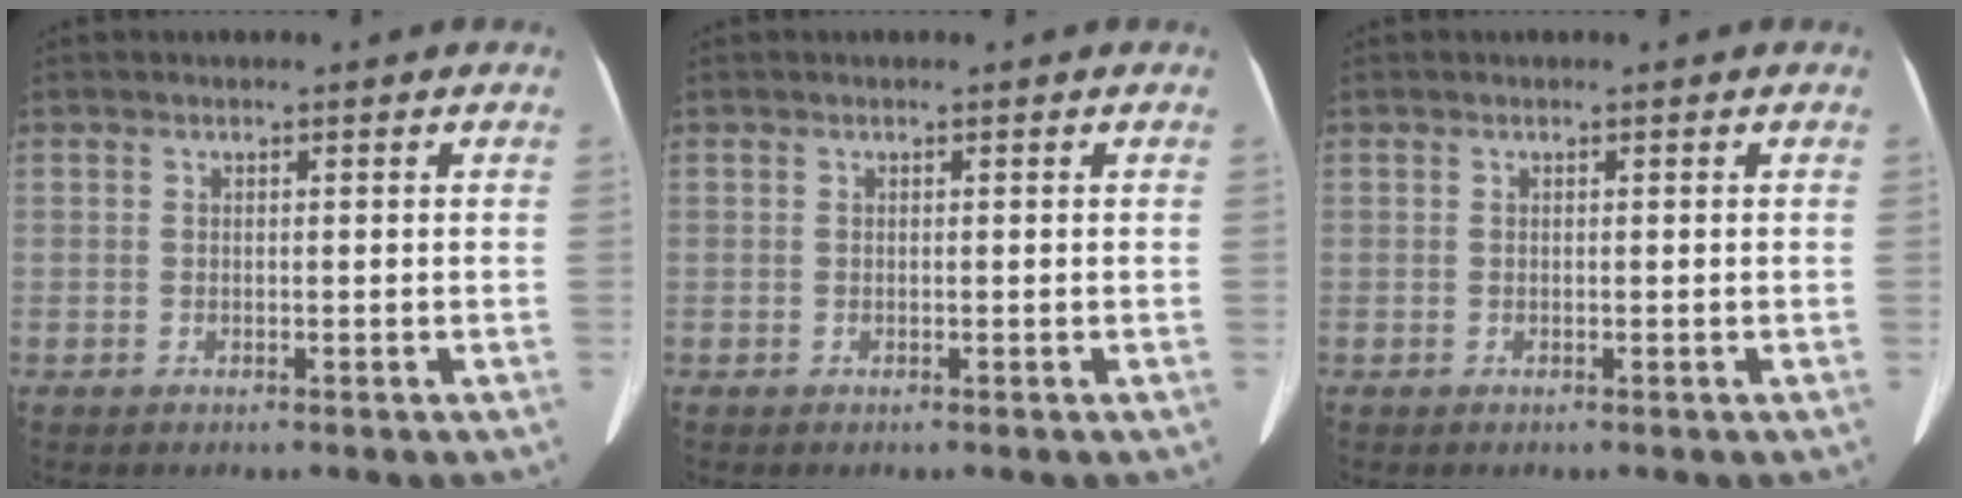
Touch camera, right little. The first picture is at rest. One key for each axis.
{"total": 0.0}
{"total": 0.0}